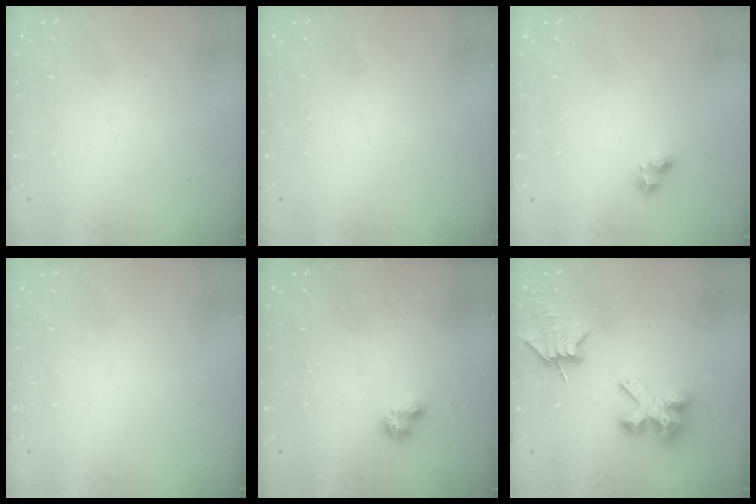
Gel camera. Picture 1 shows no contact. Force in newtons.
{"total": 0.0}
{"total": 3.6, "press": 3.4, "slide": 1.3}
{"total": 0.0}
{"total": 1.0, "press": 1.0, "slide": 0.1}
{"total": 7.3, "press": 7.2, "slide": 0.8}